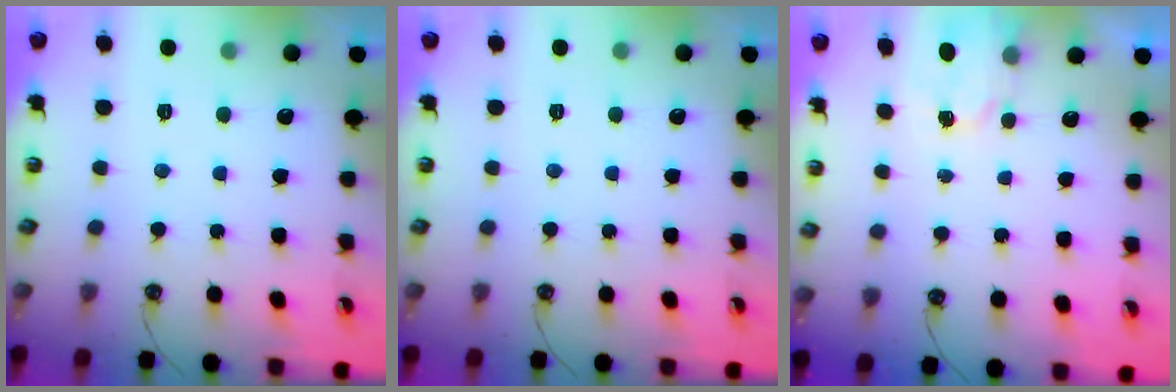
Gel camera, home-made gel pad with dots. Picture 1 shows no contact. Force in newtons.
{"total": 0.0}
{"total": 2.6, "press": 2.6, "slide": 0.4}